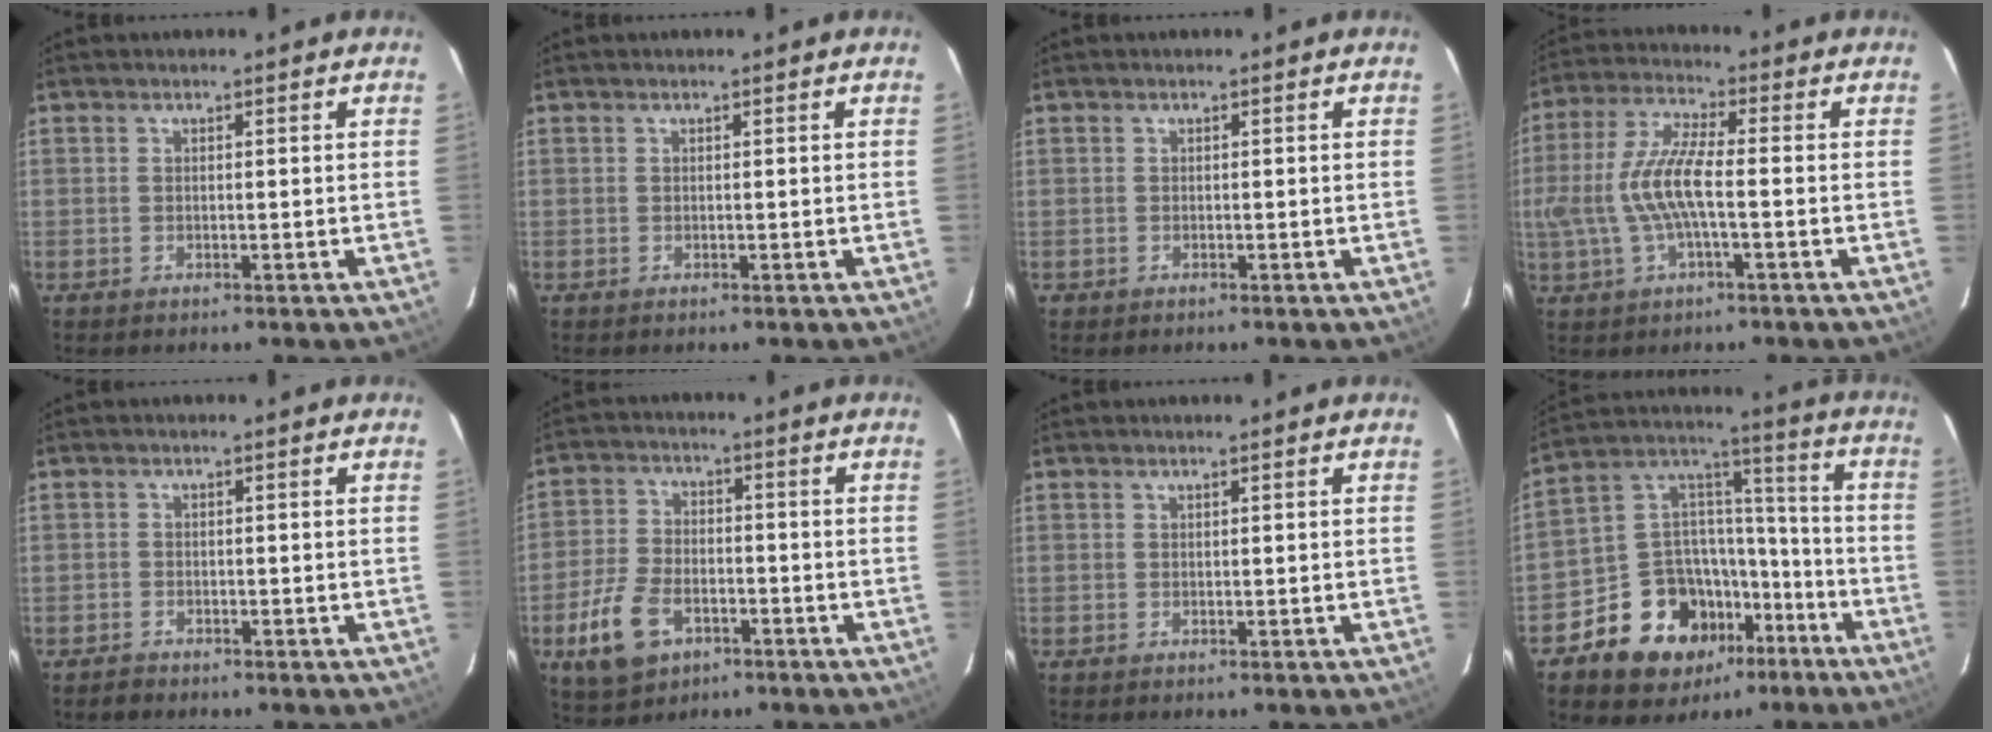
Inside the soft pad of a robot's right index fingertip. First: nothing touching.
{"total": 0.0}
{"total": 0.9, "force": [-0.3, 0.8, -0.1], "torque": [0.000, 0.003, -0.004]}
{"total": 11.2, "force": [-1.5, 2.8, 10.7], "torque": [-0.228, 0.002, -0.025]}
{"total": 1.5, "force": [-1.3, 0.7, 0.1], "torque": [-0.007, 0.003, -0.025]}
{"total": 10.7, "force": [-5.1, 6.6, 6.8], "torque": [-0.162, -0.004, -0.089]}
{"total": 0.0}
{"total": 17.9, "force": [-10.4, 13.0, 6.7], "torque": [-0.149, 0.064, -0.151]}